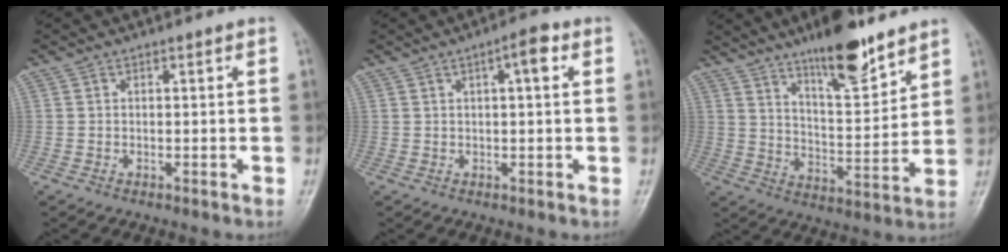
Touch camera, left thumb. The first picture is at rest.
{"total": 4.0, "force": [1.5, 1.0, 3.6], "torque": [-0.053, 0.006, 0.020]}
{"total": 14.2, "force": [10.4, 3.7, 9.0], "torque": [-0.120, -0.071, 0.175]}